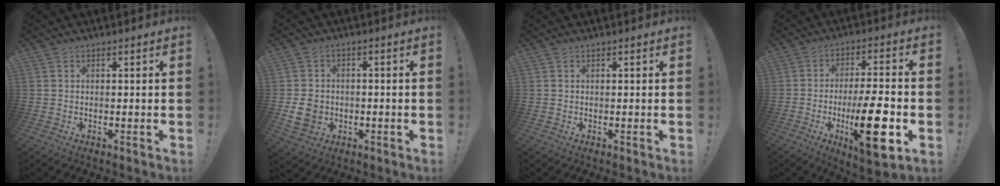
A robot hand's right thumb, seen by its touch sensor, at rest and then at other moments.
{"total": 7.3, "force": [-1.3, 6.1, 3.8], "torque": [-0.069, 0.003, -0.022]}
{"total": 0.0}
{"total": 17.5, "force": [-5.3, 4.3, 16.1], "torque": [-0.253, 0.007, -0.079]}